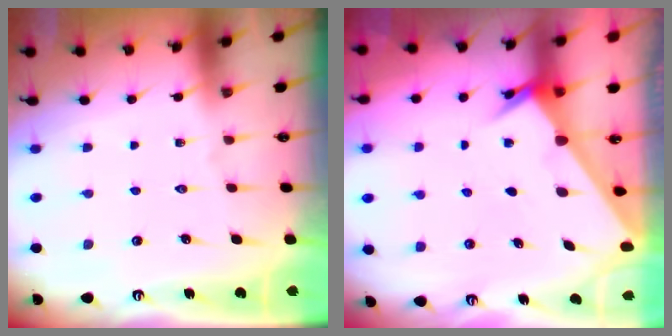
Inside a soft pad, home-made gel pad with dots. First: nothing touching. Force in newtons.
{"total": 2.4, "press": 2.4, "slide": 0.2}